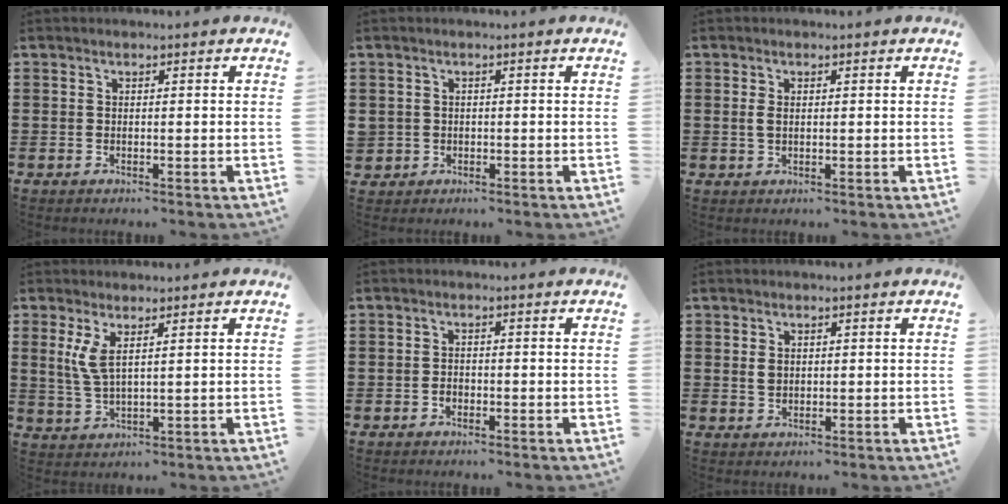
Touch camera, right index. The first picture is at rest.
{"total": 1.2, "force": [-0.4, 1.1, -0.2], "torque": [-0.001, 0.003, -0.013]}
{"total": 1.6, "force": [0.2, 0.9, 1.4], "torque": [-0.037, 0.002, 0.000]}
{"total": 4.0, "force": [1.8, 1.2, 3.3], "torque": [-0.086, -0.005, 0.027]}
{"total": 1.1, "force": [-0.5, 0.8, 0.6], "torque": [-0.014, -0.001, -0.011]}
{"total": 1.7, "force": [0.5, 1.2, 1.1], "torque": [-0.025, 0.005, 0.008]}